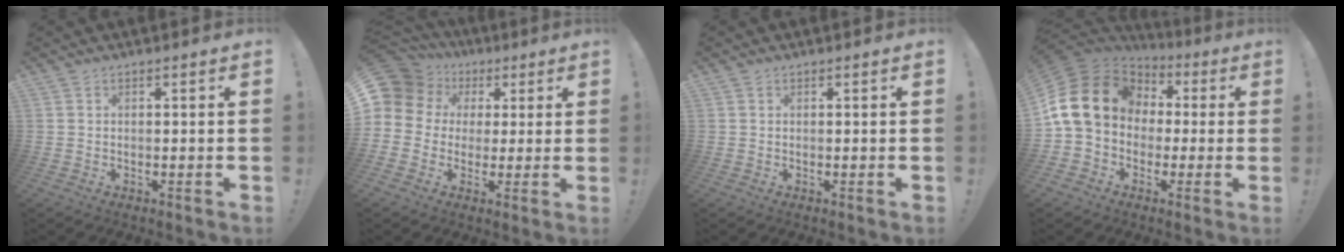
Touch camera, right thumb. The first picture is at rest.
{"total": 9.7, "force": [2.5, 8.6, 3.9], "torque": [-0.074, -0.015, 0.053]}
{"total": 0.0}
{"total": 18.3, "force": [2.7, 14.2, 11.2], "torque": [-0.198, 0.007, 0.061]}